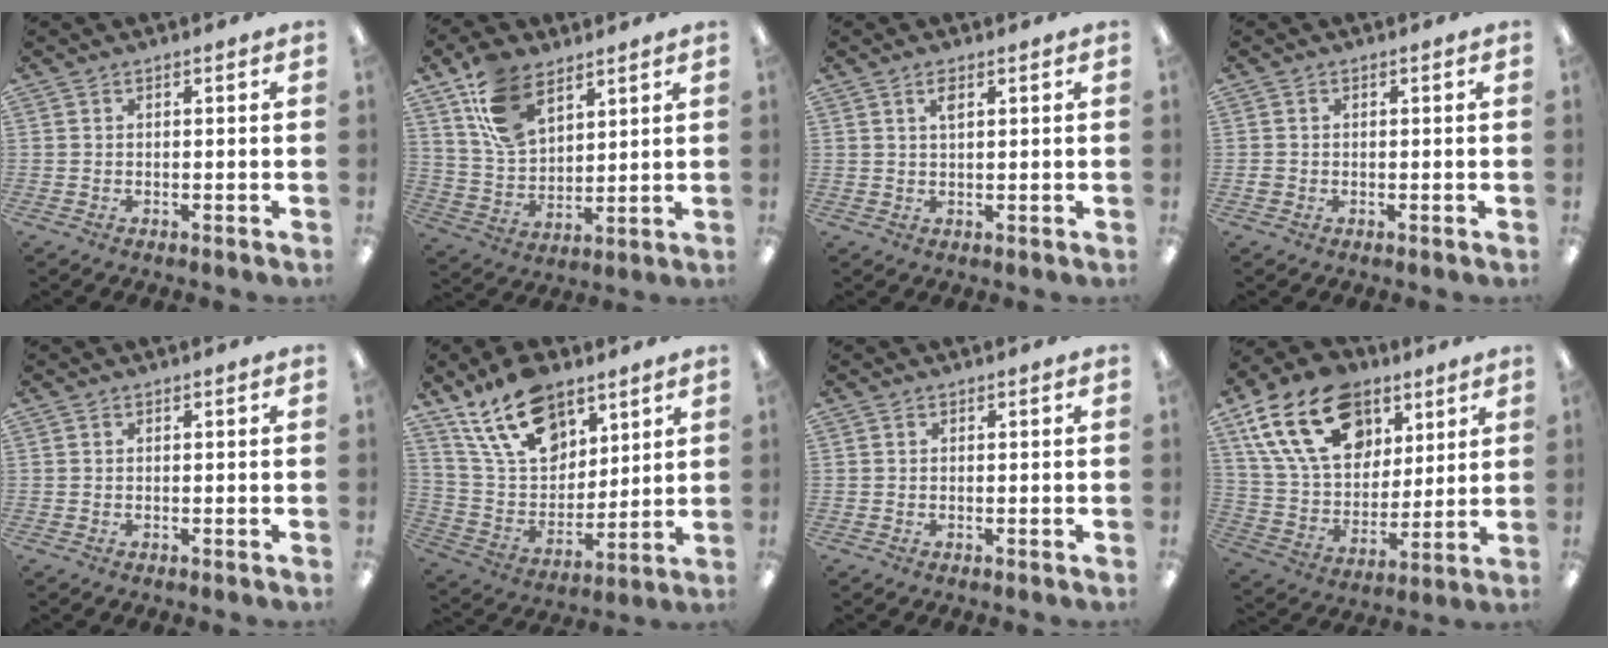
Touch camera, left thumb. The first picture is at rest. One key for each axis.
{"total": 13.6, "fx": 8.0, "fy": 8.1, "fz": 7.5, "tx": -0.151, "ty": -0.015, "tz": 0.156}
{"total": 2.2, "fx": 1.3, "fy": 0.8, "fz": 1.6, "tx": -0.028, "ty": 0.000, "tz": 0.021}
{"total": 1.0, "fx": -0.1, "fy": 0.9, "fz": 0.3, "tx": -0.005, "ty": 0.004, "tz": -0.004}
{"total": 0.0}
{"total": 18.7, "fx": 11.7, "fy": 10.7, "fz": 9.8, "tx": -0.176, "ty": -0.046, "tz": 0.215}
{"total": 0.0}
{"total": 22.8, "fx": 11.1, "fy": 15.0, "fz": 13.0, "tx": -0.232, "ty": -0.035, "tz": 0.202}